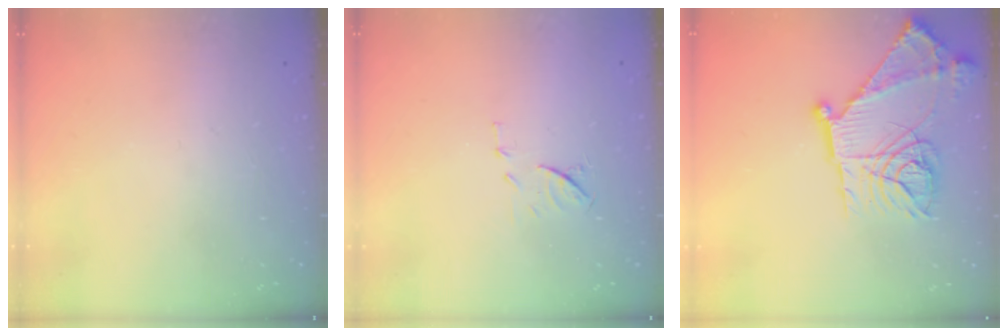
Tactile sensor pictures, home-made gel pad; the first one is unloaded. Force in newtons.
{"total": 7.1, "press": 6.9, "slide": 1.3}
{"total": 22.2, "press": 22.1, "slide": 2.3}